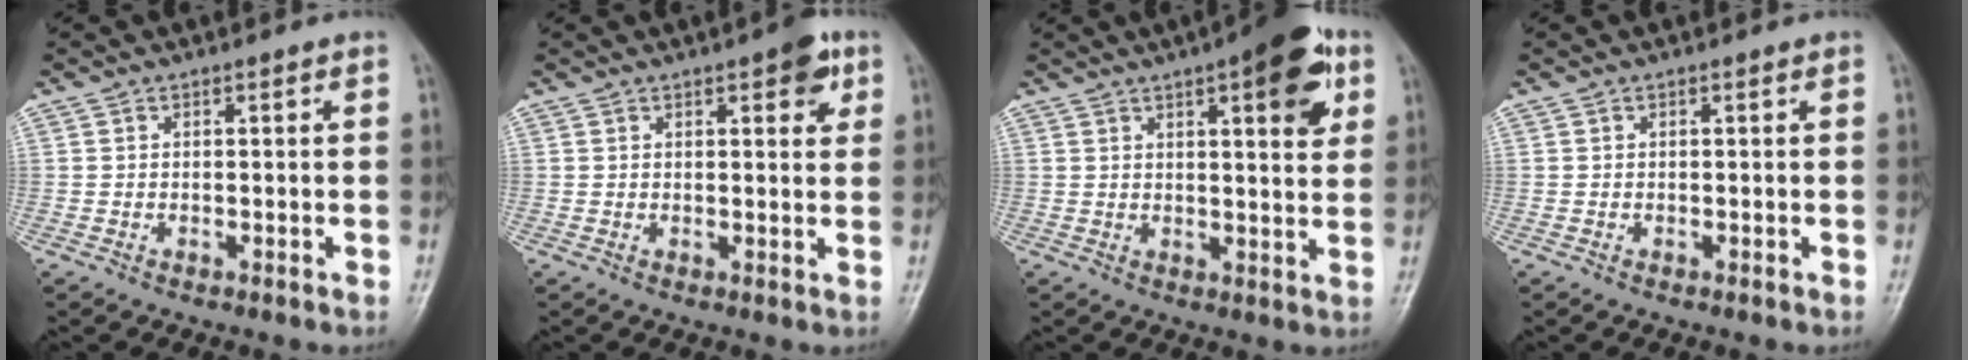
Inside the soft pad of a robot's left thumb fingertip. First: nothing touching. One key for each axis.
{"total": 5.0, "fx": 2.5, "fy": 2.0, "fz": 3.9, "tx": -0.034, "ty": -0.006, "tz": 0.024}
{"total": 12.2, "fx": 5.6, "fy": 3.9, "fz": 10.1, "tx": -0.106, "ty": -0.013, "tz": 0.066}
{"total": 0.0}